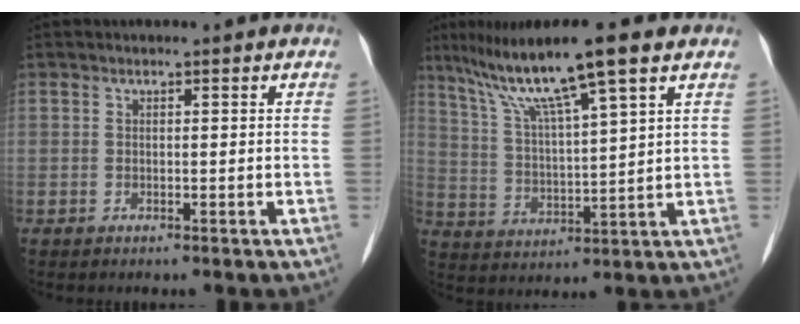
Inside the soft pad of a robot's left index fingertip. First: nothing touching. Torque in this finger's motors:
{"motor_torque": [1.10, -1.04, 0.32, 0.09]}